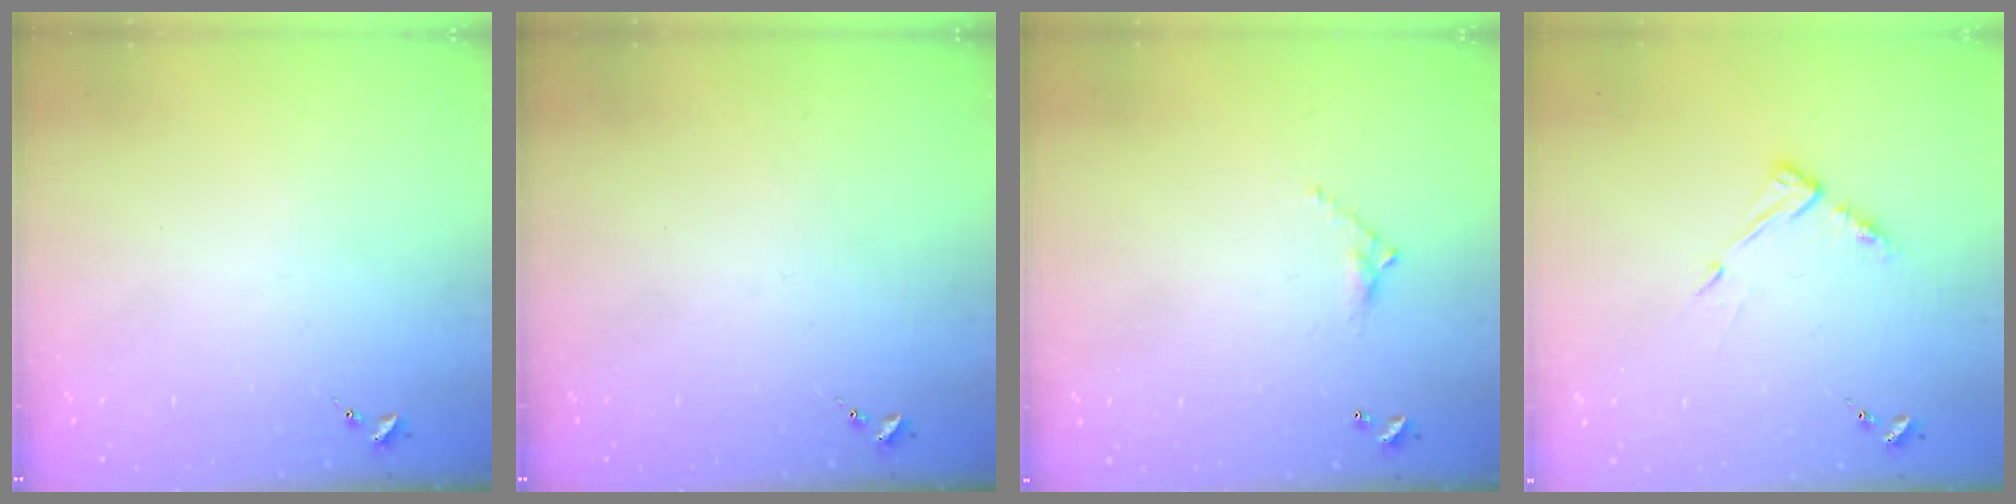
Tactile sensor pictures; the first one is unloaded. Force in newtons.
{"total": 0.0}
{"total": 4.6, "press": 4.6, "slide": 0.3}
{"total": 6.8, "press": 6.8, "slide": 0.5}